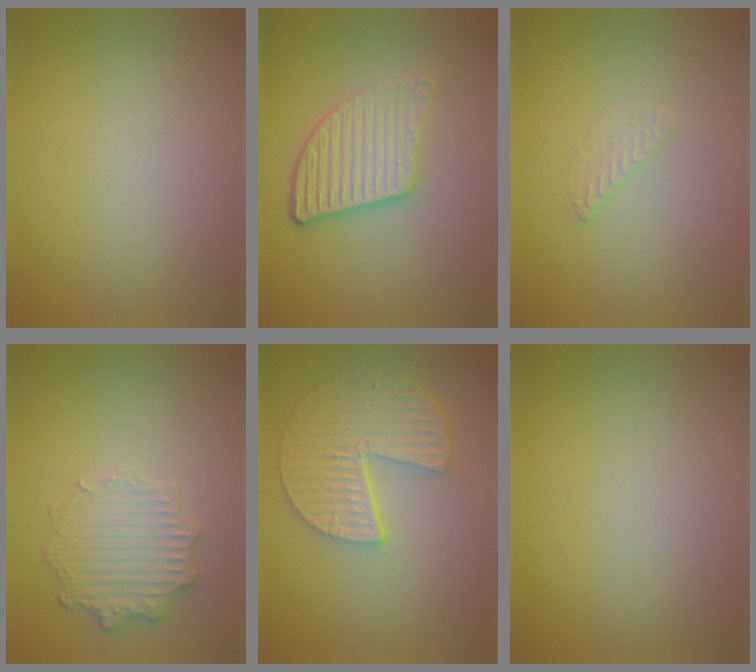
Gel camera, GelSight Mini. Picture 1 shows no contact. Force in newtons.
{"total": 4.7, "press": 3.6, "slide": 3.1}
{"total": 0.6, "press": 0.3, "slide": 0.5}
{"total": 3.5, "press": 2.8, "slide": 2.1}
{"total": 6.2, "press": 4.8, "slide": 3.9}
{"total": 0.0}